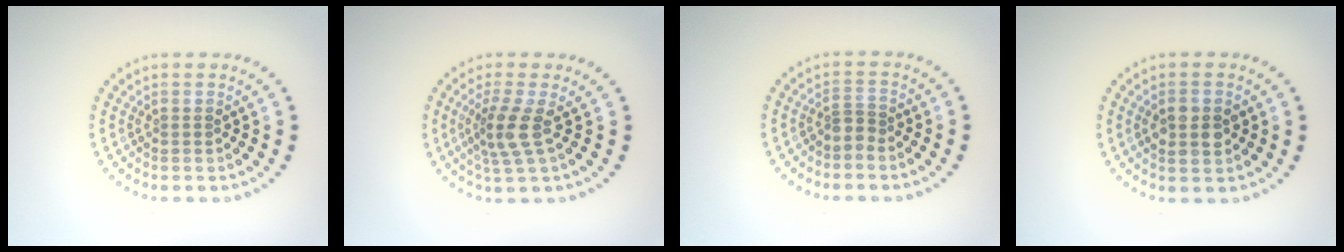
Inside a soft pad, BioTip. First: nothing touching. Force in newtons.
{"total": 2.9, "press": 2.2, "slide": 1.8}
{"total": 1.2, "press": 0.8, "slide": 0.9}
{"total": 2.4, "press": 2.4, "slide": 0.3}